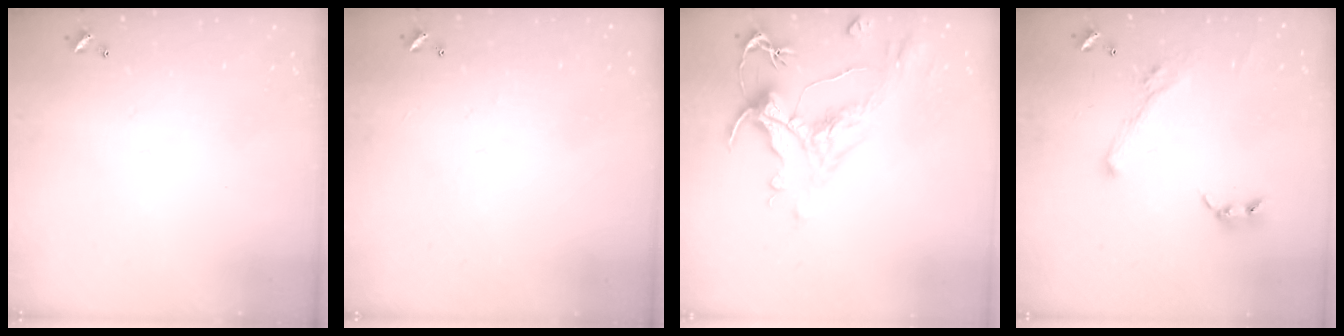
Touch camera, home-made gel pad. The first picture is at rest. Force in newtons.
{"total": 0.7, "press": 0.5, "slide": 0.6}
{"total": 2.0, "press": 1.2, "slide": 1.6}
{"total": 4.2, "press": 4.1, "slide": 1.0}